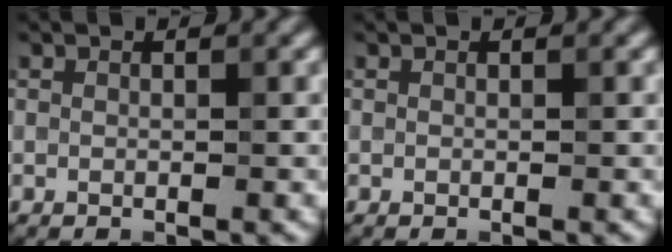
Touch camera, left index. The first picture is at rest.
{"total": 0.0}